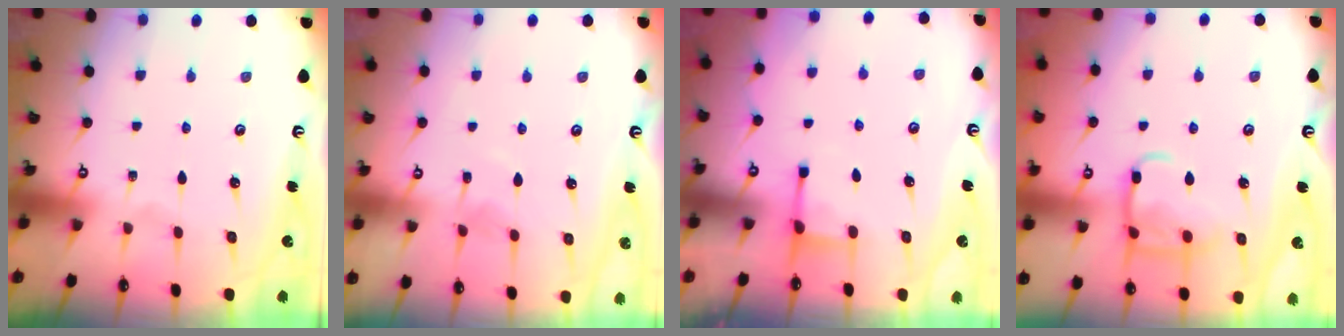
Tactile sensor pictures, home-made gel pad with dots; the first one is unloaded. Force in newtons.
{"total": 6.0, "press": 6.0, "slide": 0.6}
{"total": 2.7, "press": 2.6, "slide": 0.7}
{"total": 13.8, "press": 13.8, "slide": 1.3}